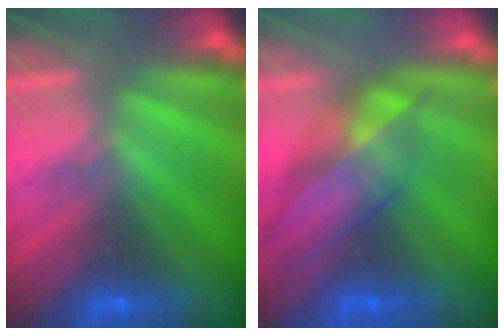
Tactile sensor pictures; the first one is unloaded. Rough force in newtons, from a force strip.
{"total": 3.7}